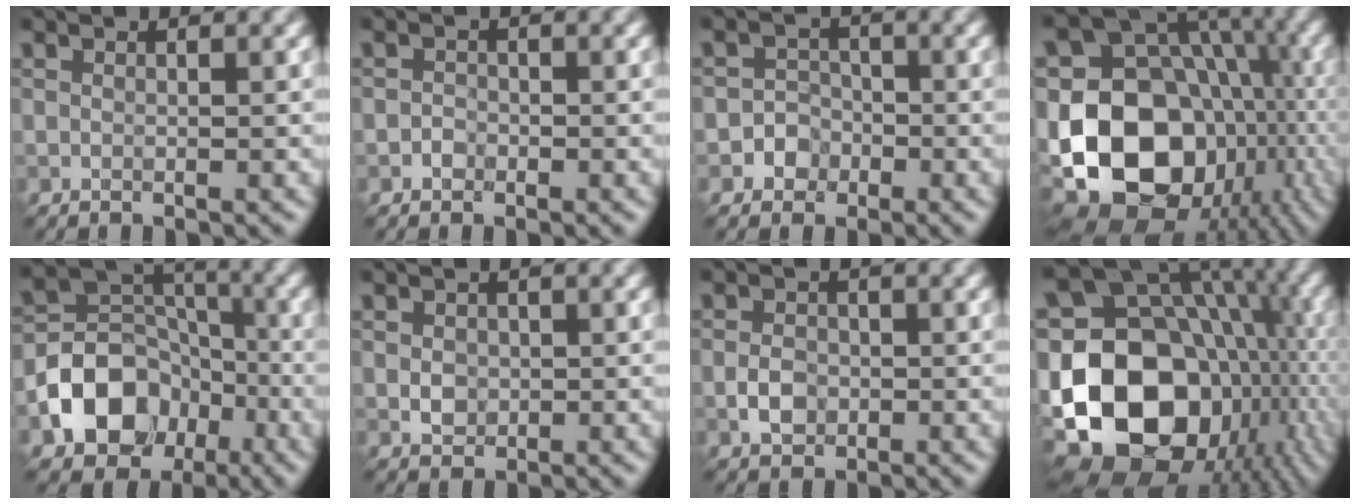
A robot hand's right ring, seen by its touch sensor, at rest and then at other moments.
{"total": 0.9, "force": [-0.5, 0.8, 0.1], "torque": [0.004, 0.001, -0.009]}
{"total": 2.9, "force": [-1.3, 2.6, 0.2], "torque": [0.029, 0.006, -0.033]}
{"total": 19.8, "force": [-4.6, 15.2, 11.9], "torque": [-0.205, -0.002, -0.068]}
{"total": 9.4, "force": [-4.0, 7.3, 4.3], "torque": [-0.063, -0.002, -0.080]}
{"total": 1.7, "force": [0.0, 1.5, 0.8], "torque": [-0.015, -0.003, -0.002]}
{"total": 2.2, "force": [-0.6, 1.7, 1.3], "torque": [-0.022, 0.000, -0.016]}
{"total": 22.2, "force": [-5.1, 16.8, 13.6], "torque": [-0.248, -0.003, -0.079]}